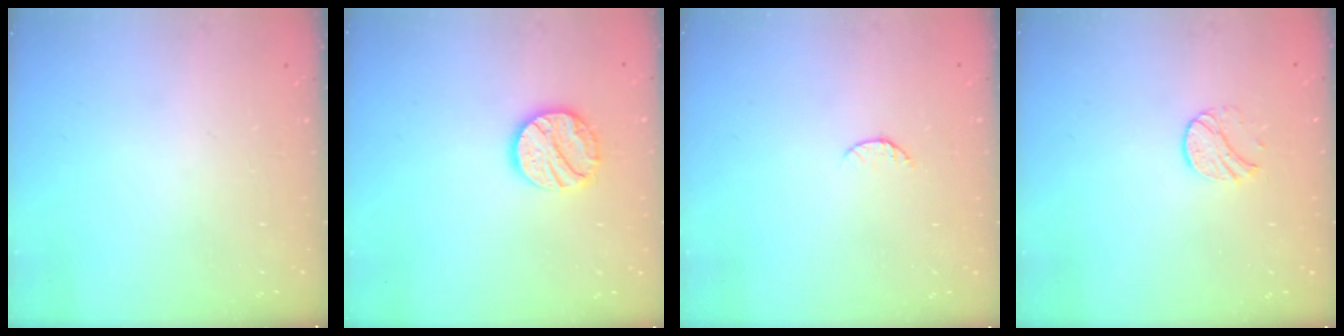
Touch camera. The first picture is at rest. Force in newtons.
{"total": 13.2, "press": 13.1, "slide": 1.0}
{"total": 5.5, "press": 5.4, "slide": 0.6}
{"total": 7.5, "press": 7.5, "slide": 0.8}